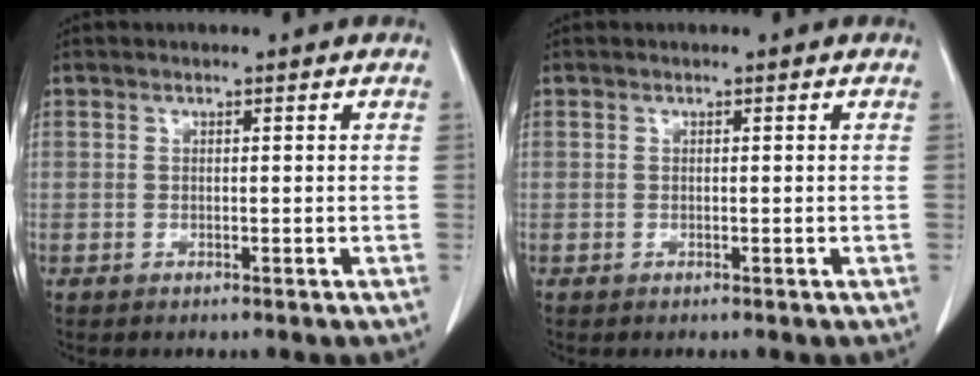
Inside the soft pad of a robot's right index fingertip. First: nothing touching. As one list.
[{"total": 0.0}]